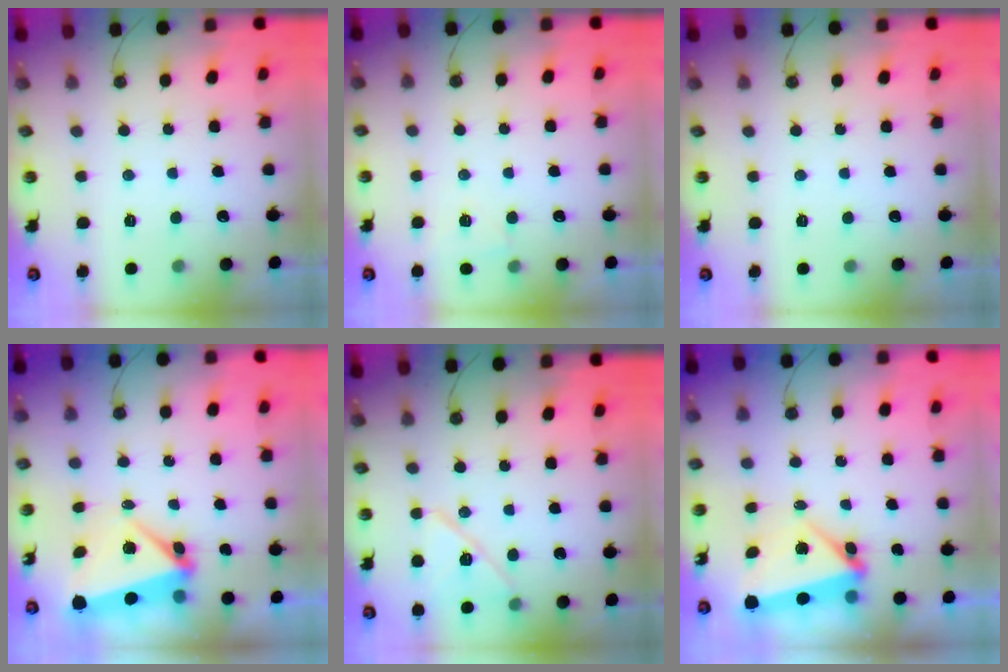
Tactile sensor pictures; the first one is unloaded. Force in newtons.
{"total": 3.3, "press": 3.3, "slide": 0.5}
{"total": 0.0}
{"total": 5.4, "press": 5.3, "slide": 1.3}
{"total": 12.7, "press": 12.7, "slide": 0.7}
{"total": 10.5, "press": 4.6, "slide": 9.4}